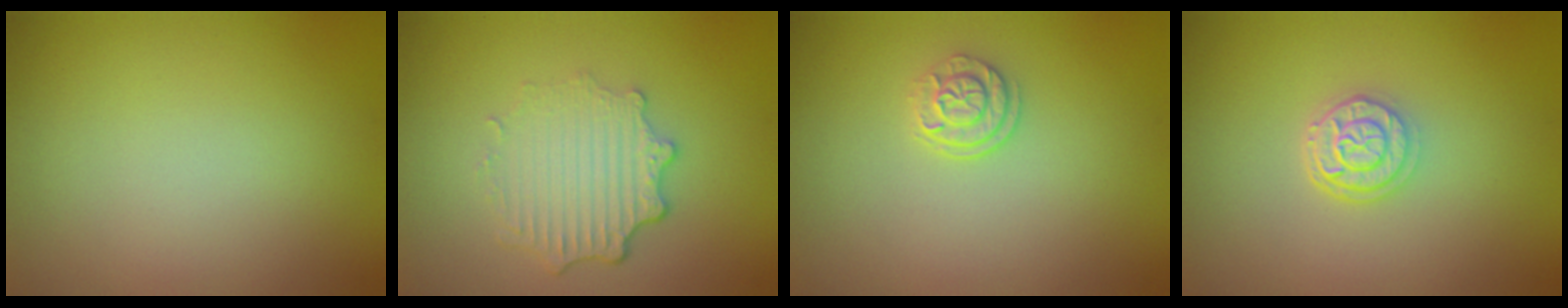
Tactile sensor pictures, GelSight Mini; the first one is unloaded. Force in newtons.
{"total": 3.7, "press": 2.9, "slide": 2.3}
{"total": 1.9, "press": 1.6, "slide": 1.1}
{"total": 2.6, "press": 2.1, "slide": 1.5}